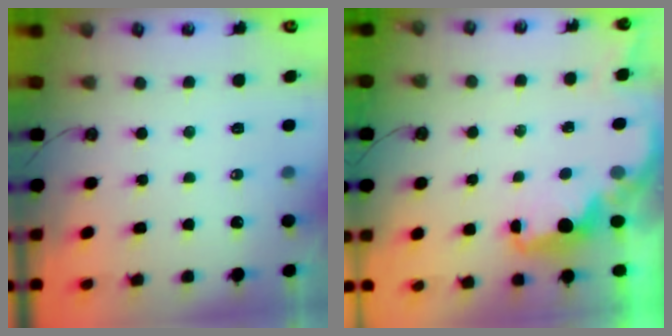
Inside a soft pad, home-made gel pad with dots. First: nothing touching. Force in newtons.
{"total": 2.3, "press": 2.2, "slide": 0.9}